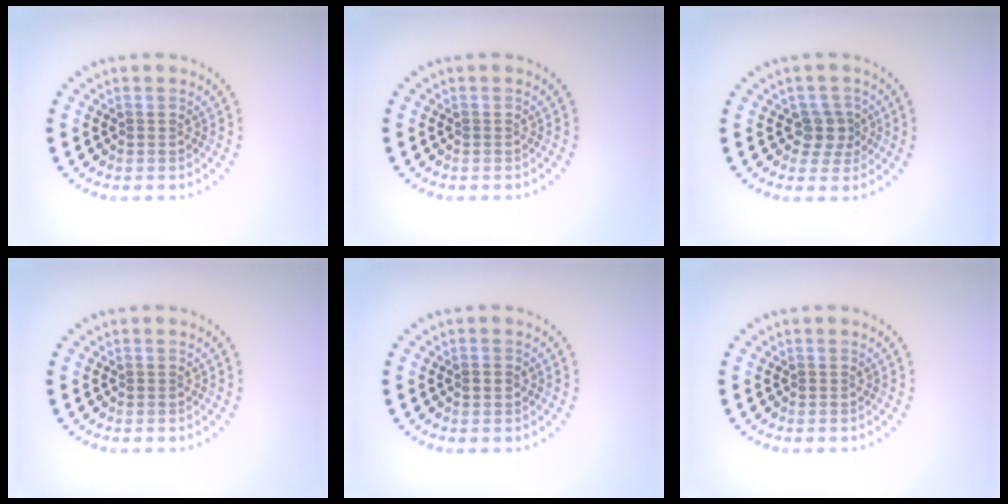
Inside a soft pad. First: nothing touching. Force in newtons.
{"total": 0.0}
{"total": 2.3, "press": 1.9, "slide": 1.4}
{"total": 0.0}
{"total": 1.2, "press": 1.2, "slide": 0.1}
{"total": 0.0}